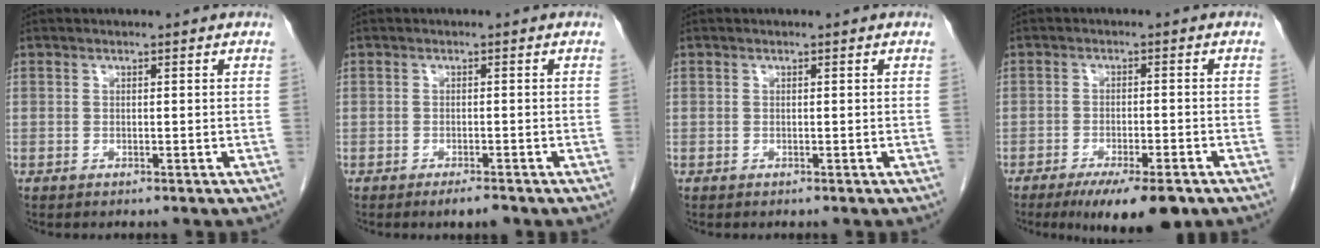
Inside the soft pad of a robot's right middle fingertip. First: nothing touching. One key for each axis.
{"total": 2.1, "fx": -1.6, "fy": 0.3, "fz": 1.4, "tx": -0.023, "ty": -0.003, "tz": -0.022}
{"total": 0.0}
{"total": 9.4, "fx": -6.5, "fy": 1.9, "fz": 6.5, "tx": -0.094, "ty": -0.016, "tz": -0.097}